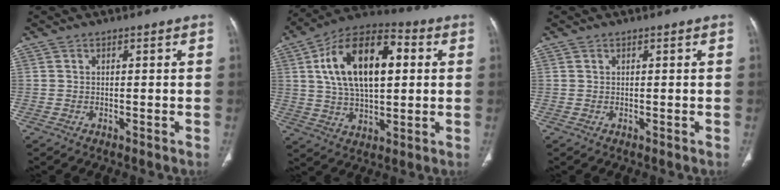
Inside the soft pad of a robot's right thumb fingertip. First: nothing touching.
{"total": 19.7, "force": [4.2, 10.4, 16.2], "torque": [-0.256, 0.016, 0.063]}
{"total": 0.0}